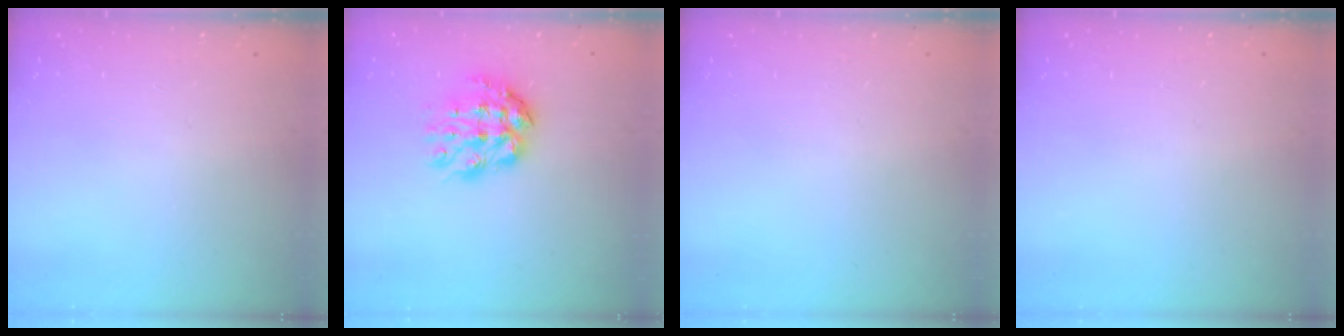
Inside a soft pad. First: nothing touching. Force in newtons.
{"total": 9.9, "press": 9.8, "slide": 1.0}
{"total": 0.0}
{"total": 0.0}